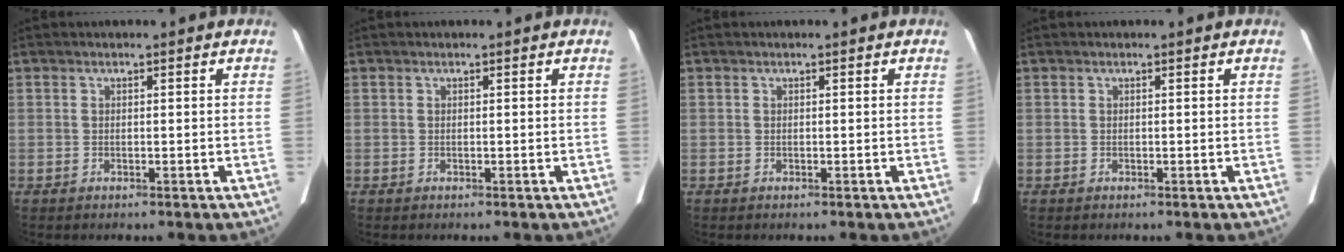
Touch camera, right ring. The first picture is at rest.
{"total": 0.0}
{"total": 0.0}
{"total": 0.0}